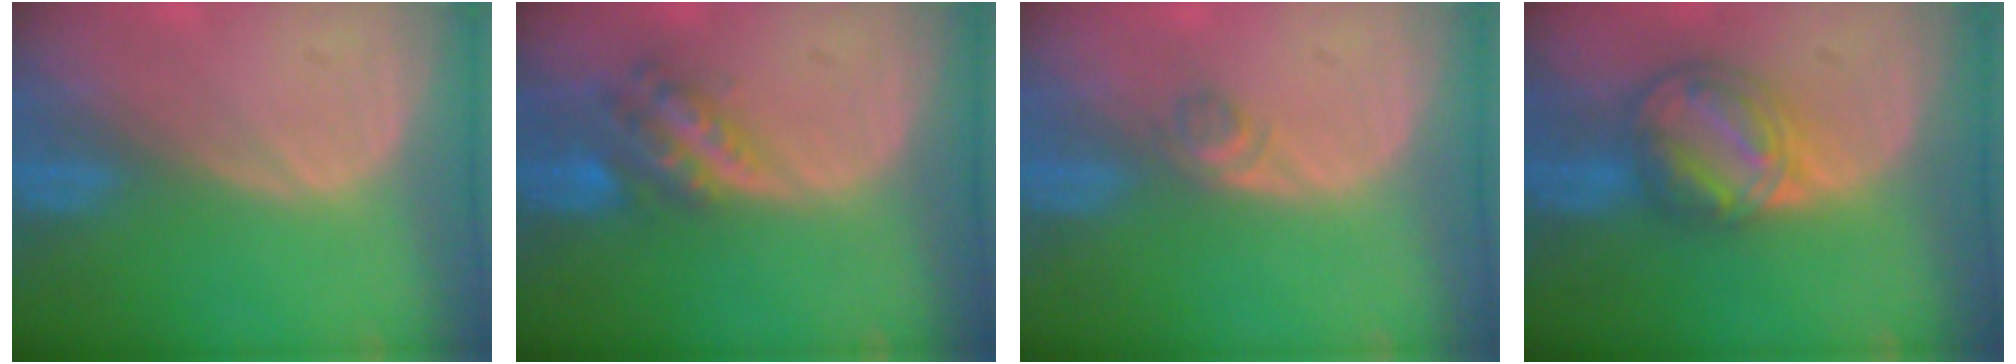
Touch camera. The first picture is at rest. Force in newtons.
{"total": 6.0, "press": 5.2, "slide": 2.9}
{"total": 1.8, "press": 1.5, "slide": 0.9}
{"total": 8.2, "press": 6.9, "slide": 4.4}